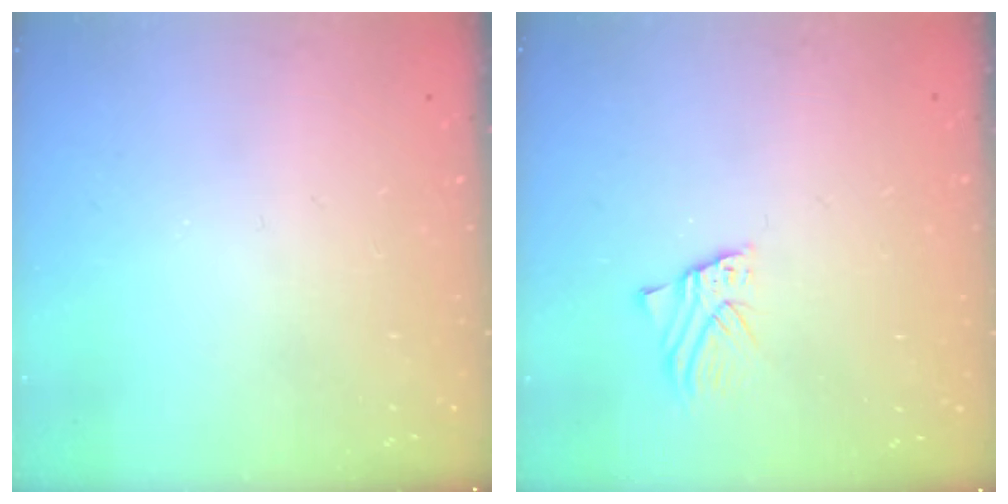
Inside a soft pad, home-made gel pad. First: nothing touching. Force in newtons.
{"total": 1.5, "press": 1.5, "slide": 0.1}